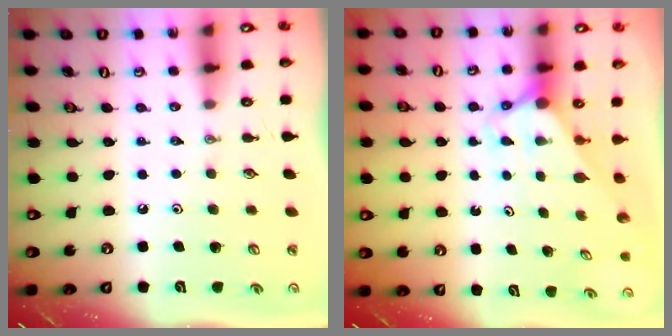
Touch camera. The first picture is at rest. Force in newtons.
{"total": 3.0, "press": 3.0, "slide": 0.0}